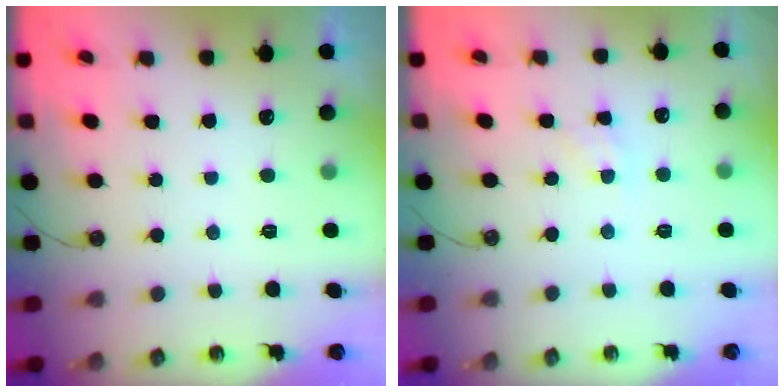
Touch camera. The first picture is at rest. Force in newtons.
{"total": 2.8, "press": 2.8, "slide": 0.5}